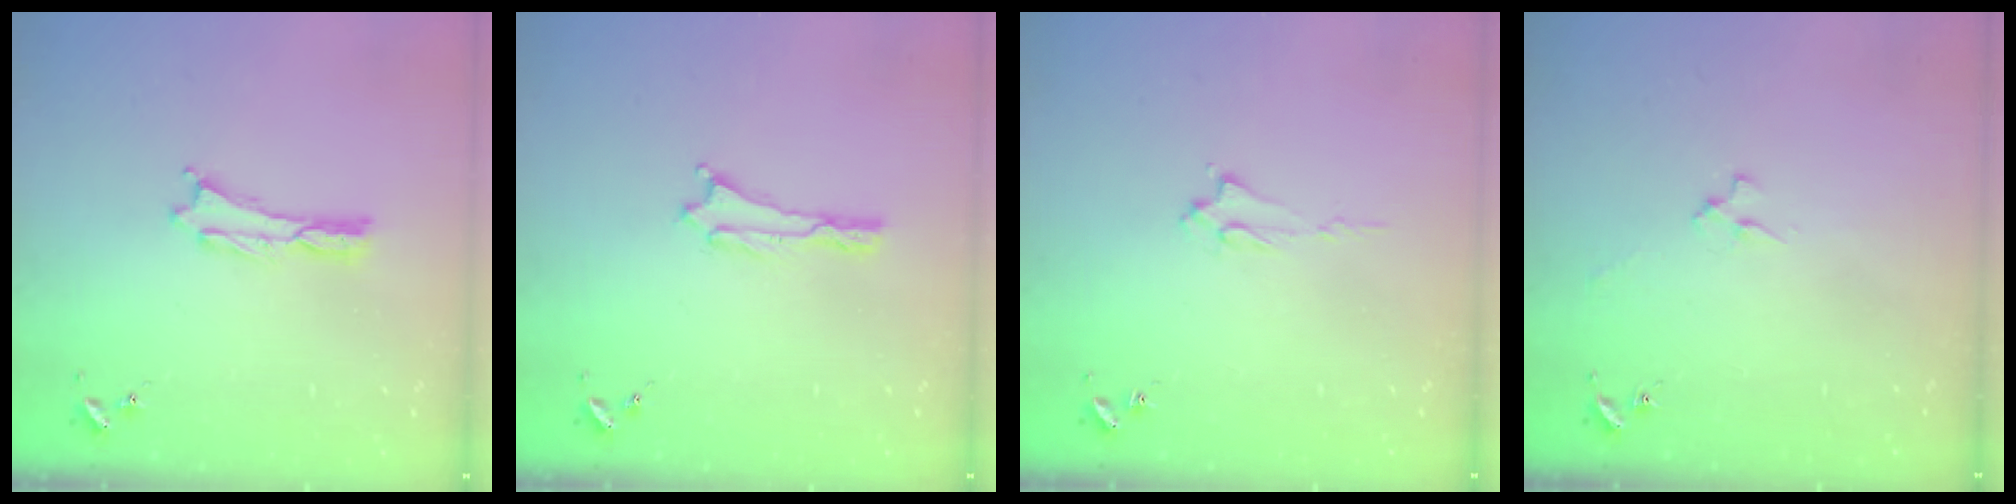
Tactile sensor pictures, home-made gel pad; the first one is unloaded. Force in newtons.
{"total": 0.0}
{"total": 1.9, "press": 1.8, "slide": 0.4}
{"total": 2.4, "press": 2.4, "slide": 0.3}